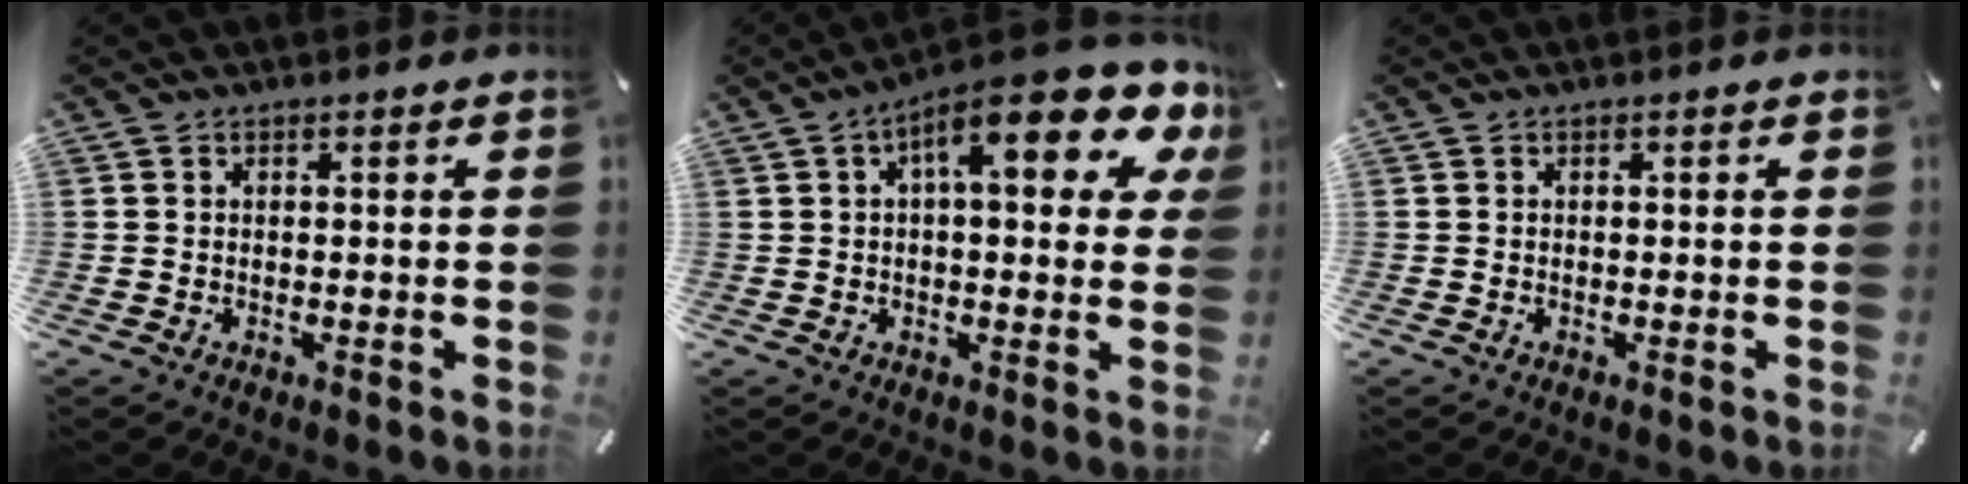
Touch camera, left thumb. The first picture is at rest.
{"total": 15.3, "force": [6.8, 5.4, 12.6], "torque": [-0.181, -0.036, 0.105]}
{"total": 0.0}